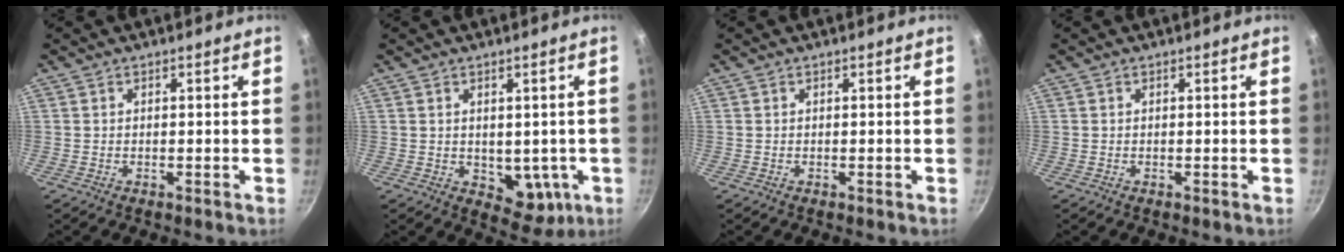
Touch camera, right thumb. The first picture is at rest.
{"total": 7.6, "force": [-0.8, 5.1, 5.5], "torque": [-0.042, -0.008, 0.002]}
{"total": 0.0}
{"total": 0.0}